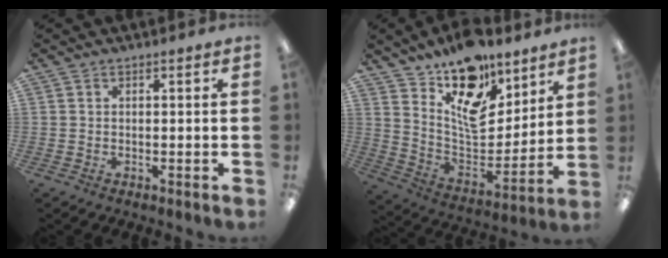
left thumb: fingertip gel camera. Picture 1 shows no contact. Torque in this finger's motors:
{"motor_torque": [0.55, 0.55, 1.25, -1.47, 0.14]}